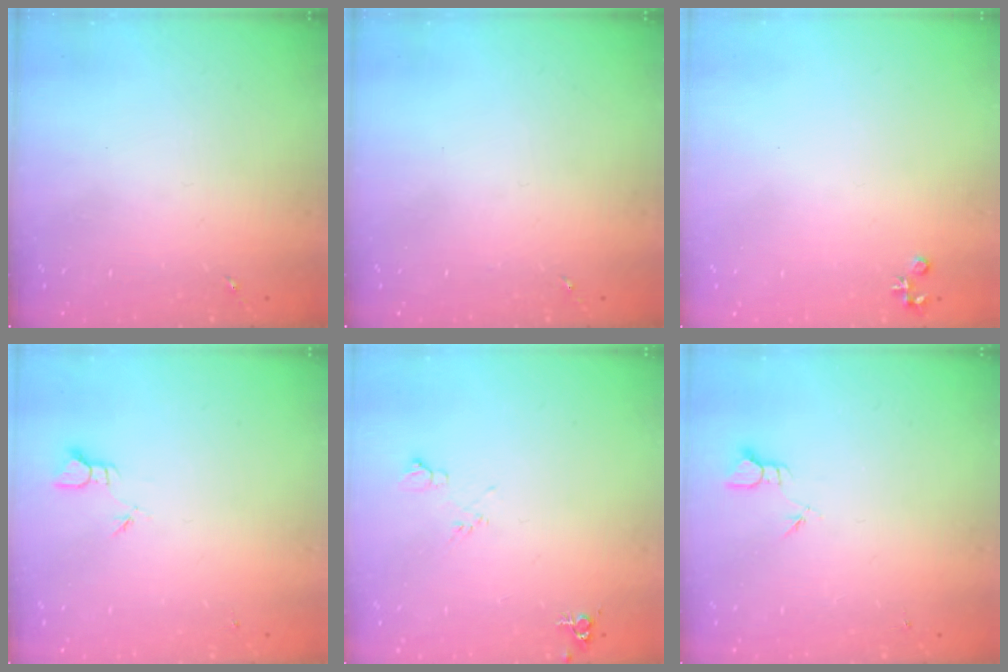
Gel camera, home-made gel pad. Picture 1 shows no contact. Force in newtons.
{"total": 0.0}
{"total": 3.7, "press": 3.6, "slide": 0.4}
{"total": 1.8, "press": 1.8, "slide": 0.0}
{"total": 6.5, "press": 6.4, "slide": 1.0}
{"total": 2.3, "press": 2.3, "slide": 0.1}